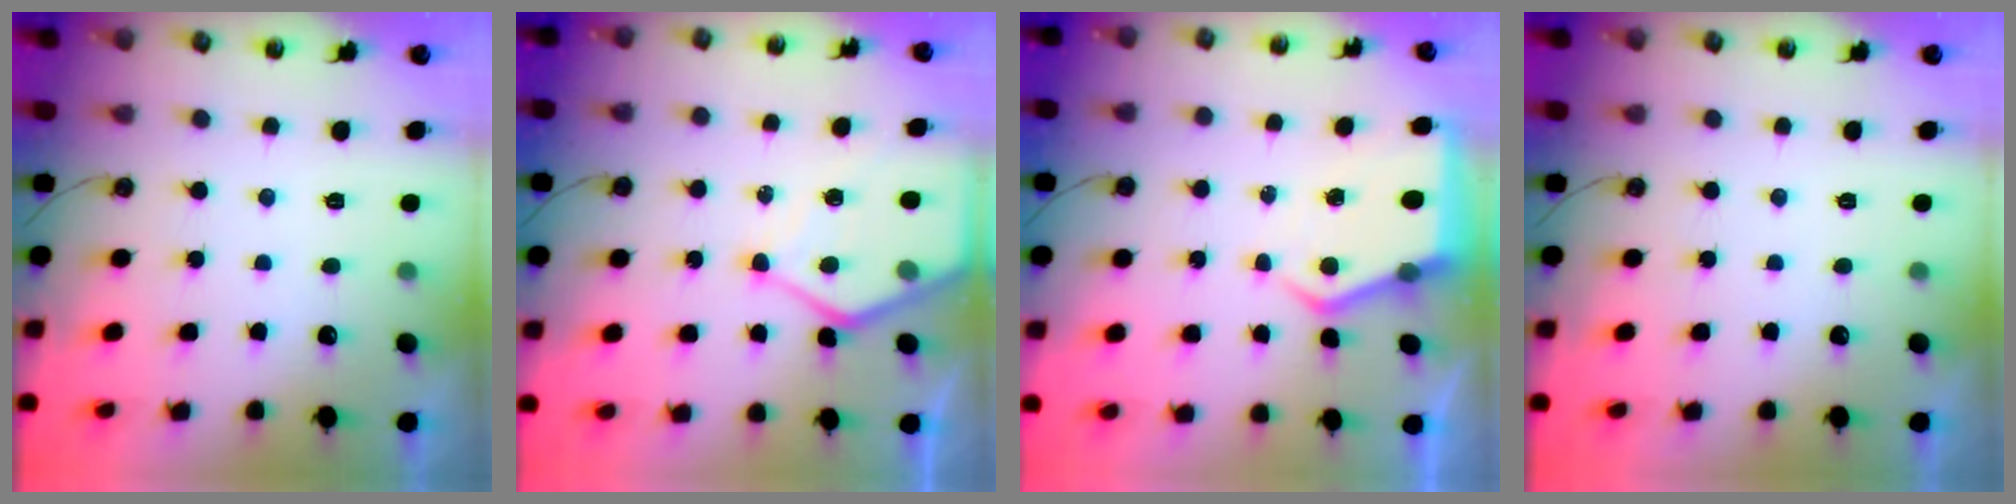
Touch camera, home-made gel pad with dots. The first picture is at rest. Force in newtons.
{"total": 11.0, "press": 11.0, "slide": 1.0}
{"total": 7.9, "press": 7.9, "slide": 0.9}
{"total": 0.0}